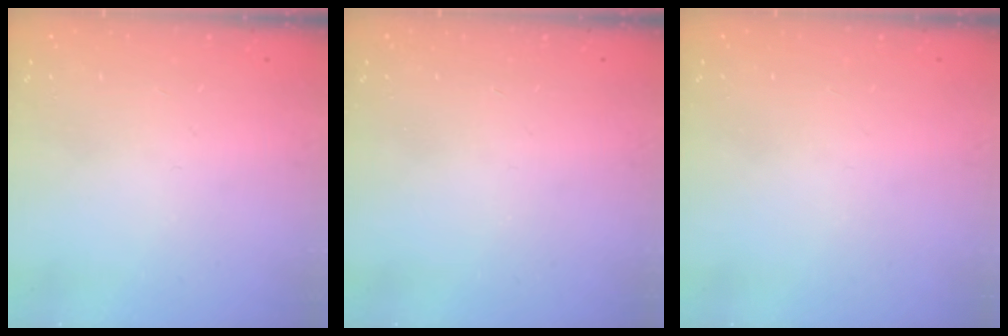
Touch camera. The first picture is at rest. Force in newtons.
{"total": 0.0}
{"total": 0.0}